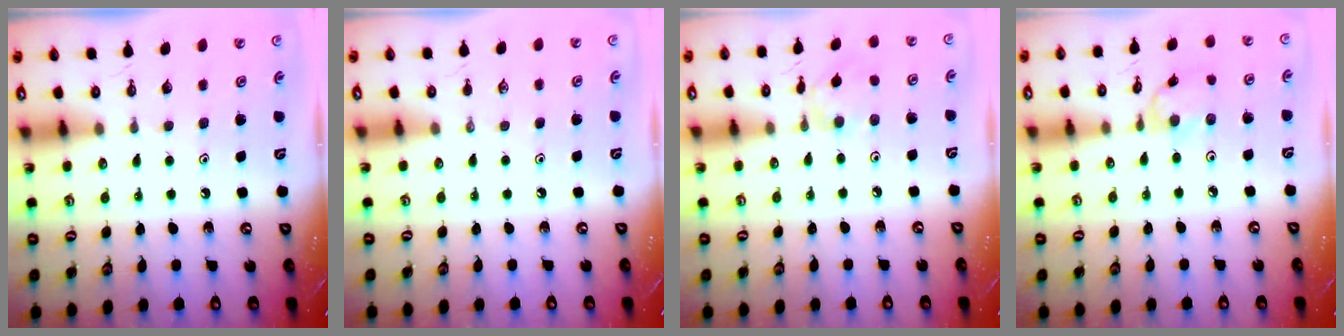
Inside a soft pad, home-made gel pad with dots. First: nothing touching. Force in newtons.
{"total": 0.0}
{"total": 2.9, "press": 2.9, "slide": 0.2}
{"total": 5.4, "press": 5.4, "slide": 0.3}